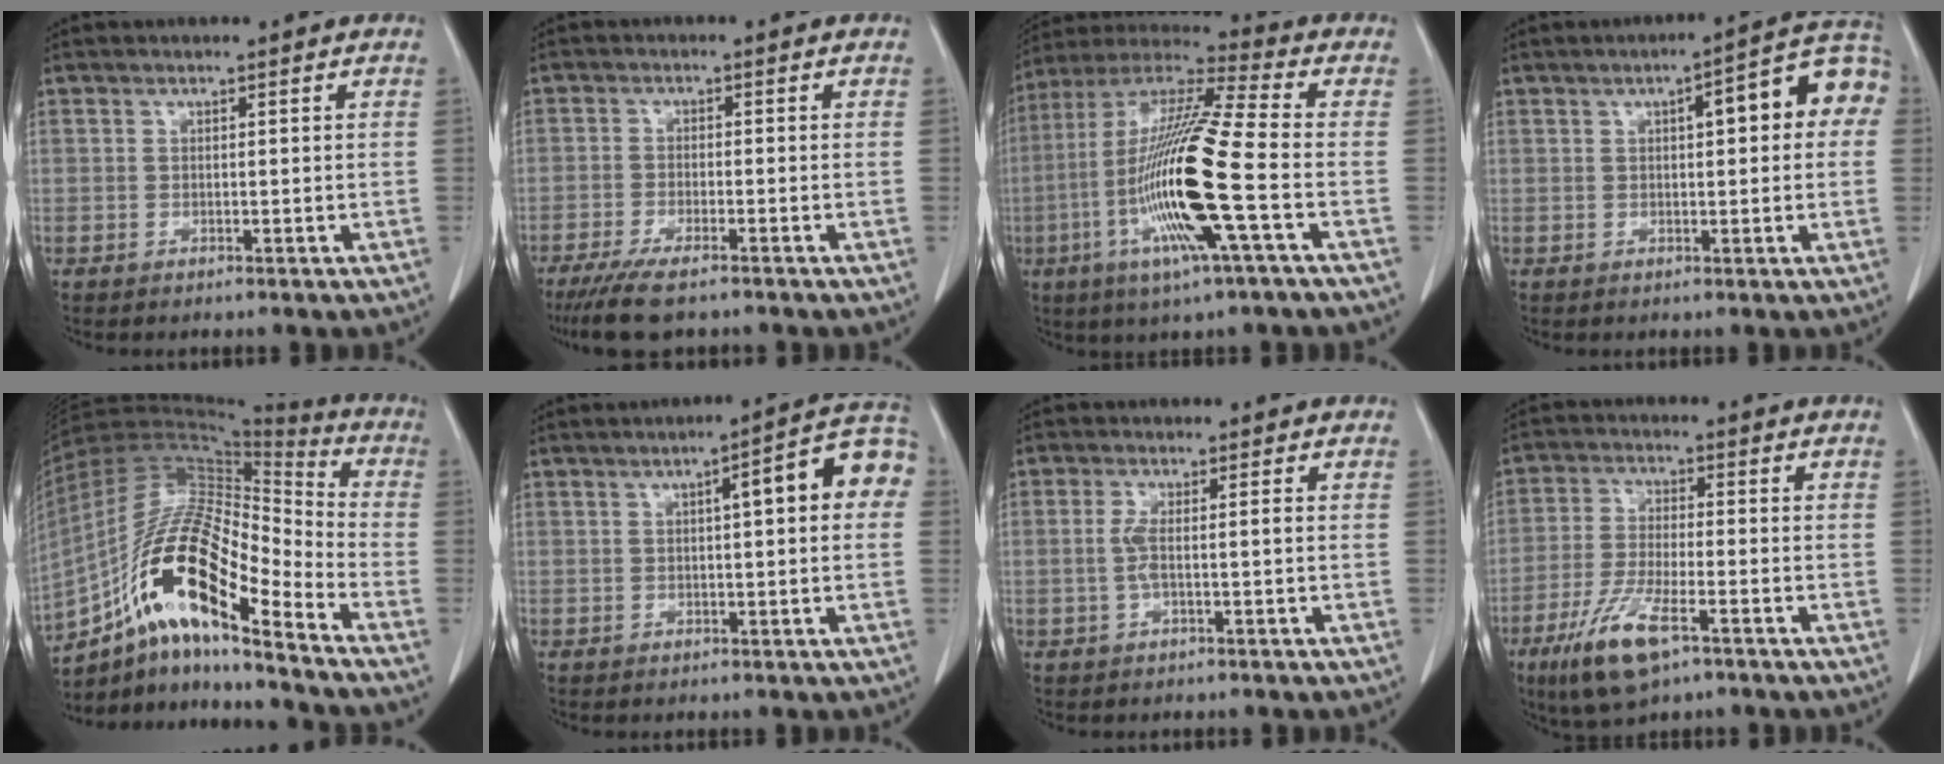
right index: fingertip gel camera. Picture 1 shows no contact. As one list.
[{"total": 6.7, "force": [-5.2, 1.1, 4.1], "torque": [-0.073, -0.017, -0.085]}, {"total": 19.2, "force": [-4.8, 0.3, 18.6], "torque": [-0.381, -0.014, -0.099]}, {"total": 10.2, "force": [2.4, 2.6, 9.5], "torque": [-0.120, 0.036, 0.022]}, {"total": 18.1, "force": [-9.6, 2.7, 15.1], "torque": [-0.294, 0.011, -0.168]}, {"total": 9.6, "force": [1.9, 1.5, 9.2], "torque": [-0.118, 0.031, 0.016]}, {"total": 2.8, "force": [-0.4, 0.2, 2.7], "torque": [-0.062, 0.005, -0.009]}, {"total": 10.0, "force": [-5.6, 2.3, 7.9], "torque": [-0.166, -0.022, -0.100]}]